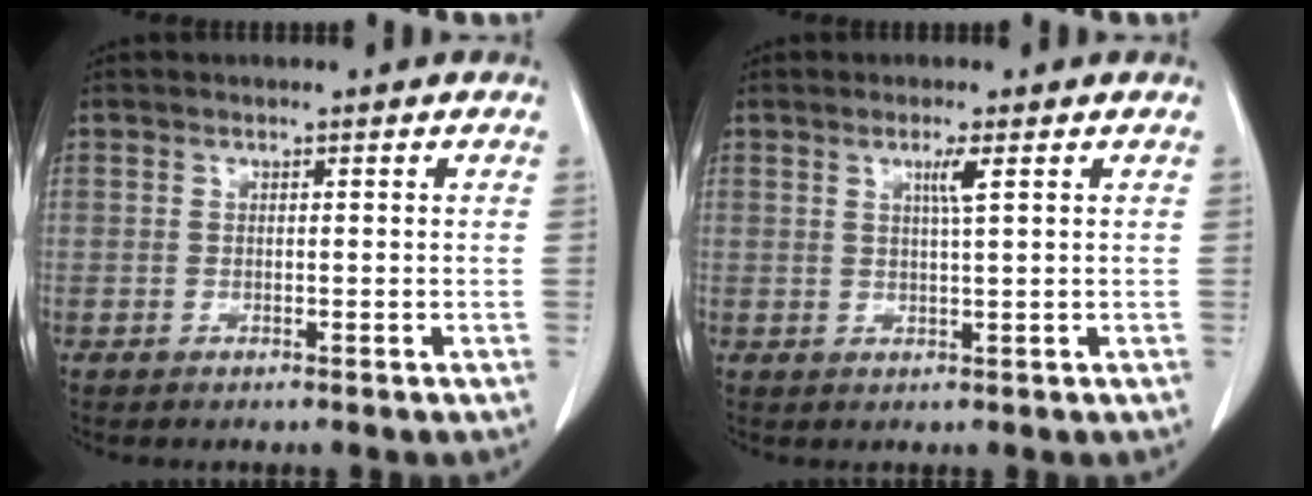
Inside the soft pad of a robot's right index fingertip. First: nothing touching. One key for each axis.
{"total": 2.3, "fx": 1.0, "fy": -0.5, "fz": 2.0, "tx": -0.039, "ty": -0.004, "tz": 0.018}